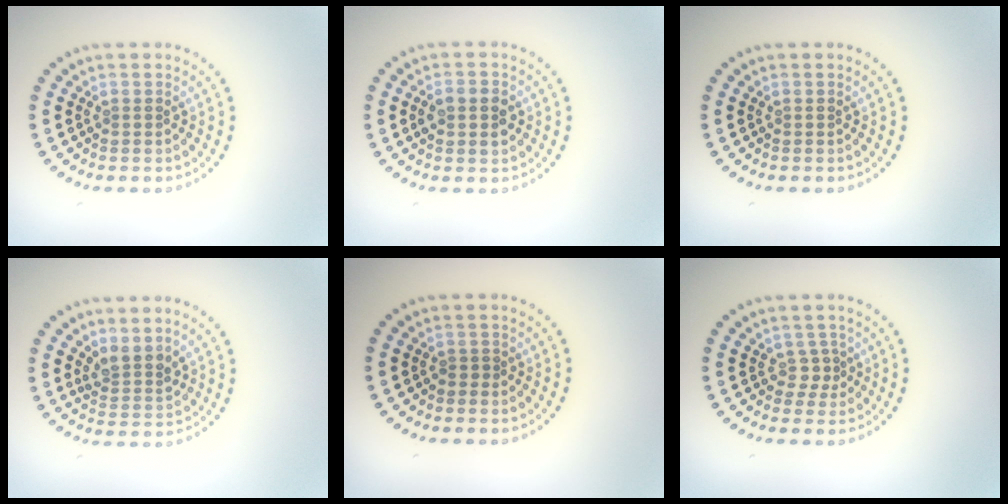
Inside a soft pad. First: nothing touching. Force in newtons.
{"total": 2.8, "press": 2.8, "slide": 0.2}
{"total": 0.0}
{"total": 2.3, "press": 1.8, "slide": 1.4}
{"total": 0.5, "press": 0.2, "slide": 0.5}
{"total": 1.4, "press": 0.9, "slide": 1.0}